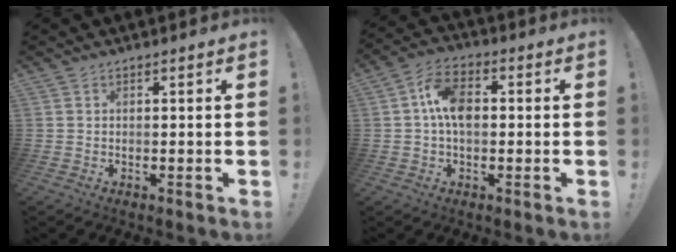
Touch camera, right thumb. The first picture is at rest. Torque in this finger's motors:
{"motor_torque": [1.52, 1.55, 0.71, -0.91, 0.38]}